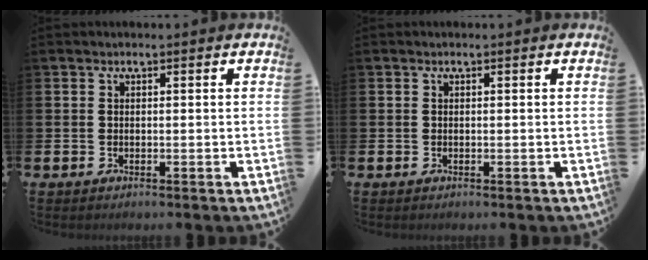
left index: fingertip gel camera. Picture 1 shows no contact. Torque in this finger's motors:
{"motor_torque": [-0.01, 0.01, 0.00, 0.00]}